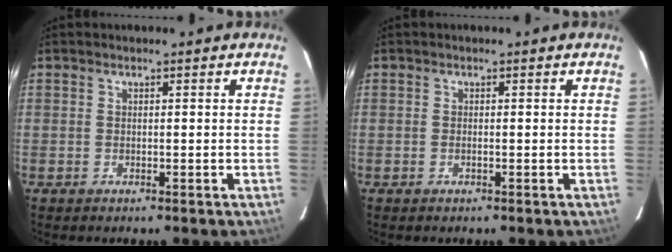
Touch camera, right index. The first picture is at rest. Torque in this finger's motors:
{"motor_torque": [0.07, -0.01, -0.03, 0.01]}